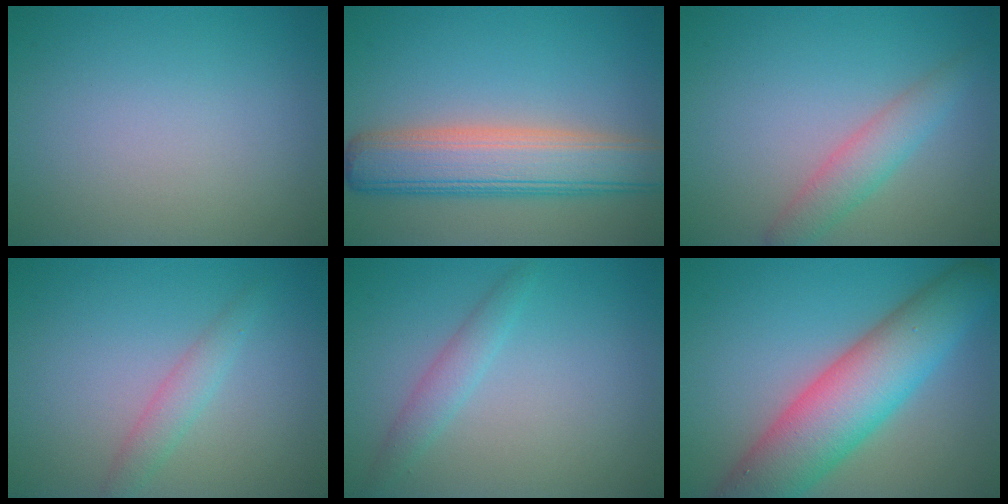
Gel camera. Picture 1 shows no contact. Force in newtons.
{"total": 7.4, "press": 7.3, "slide": 0.5}
{"total": 2.8, "press": 2.8, "slide": 0.1}
{"total": 1.9, "press": 1.9, "slide": 0.1}
{"total": 1.8, "press": 1.8, "slide": 0.1}
{"total": 9.7, "press": 9.6, "slide": 0.6}